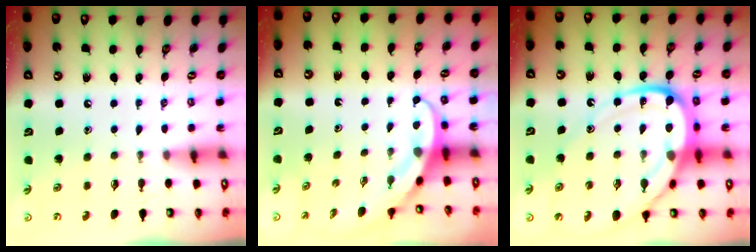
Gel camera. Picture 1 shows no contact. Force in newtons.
{"total": 3.8, "press": 3.8, "slide": 0.3}
{"total": 19.8, "press": 19.7, "slide": 2.1}